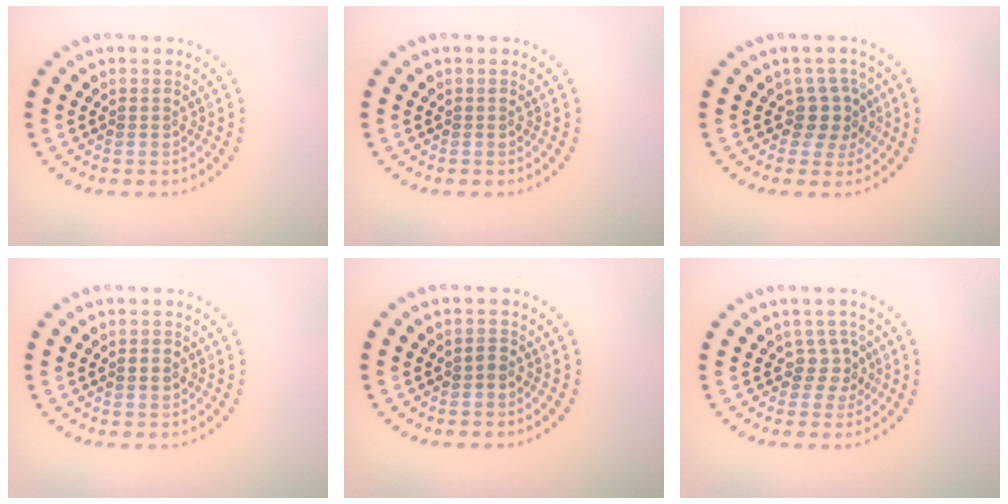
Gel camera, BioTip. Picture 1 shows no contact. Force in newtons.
{"total": 0.0}
{"total": 2.6, "press": 2.0, "slide": 1.6}
{"total": 0.9, "press": 0.9, "slide": 0.1}
{"total": 0.8, "press": 0.8, "slide": 0.3}
{"total": 1.8, "press": 1.3, "slide": 1.2}